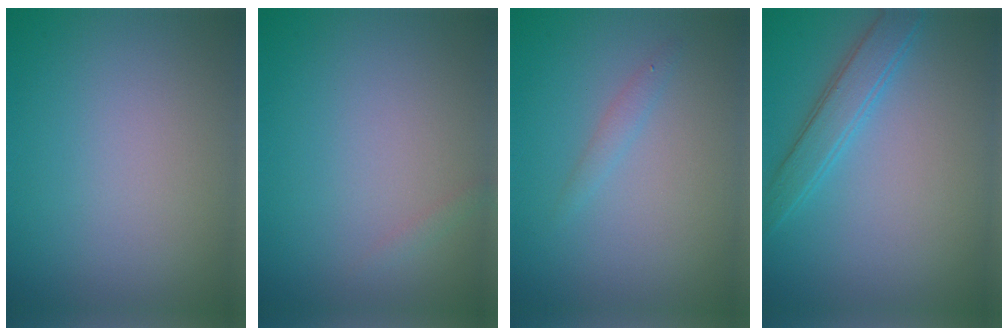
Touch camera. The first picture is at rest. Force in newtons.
{"total": 0.5, "press": 0.5, "slide": 0.0}
{"total": 0.9, "press": 0.9, "slide": 0.1}
{"total": 2.8, "press": 2.8, "slide": 0.1}